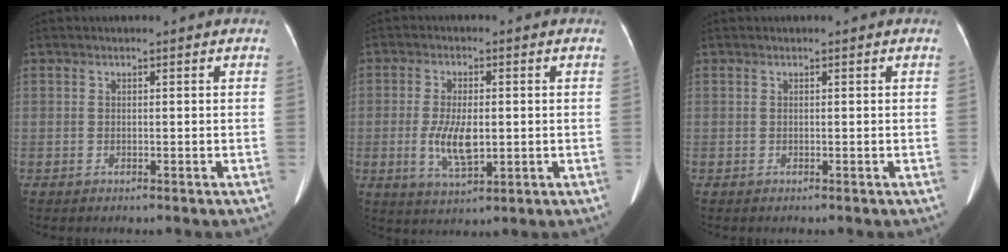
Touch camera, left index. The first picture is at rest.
{"total": 6.5, "force": [-0.7, 2.4, 6.0], "torque": [-0.123, -0.007, -0.008]}
{"total": 0.0}